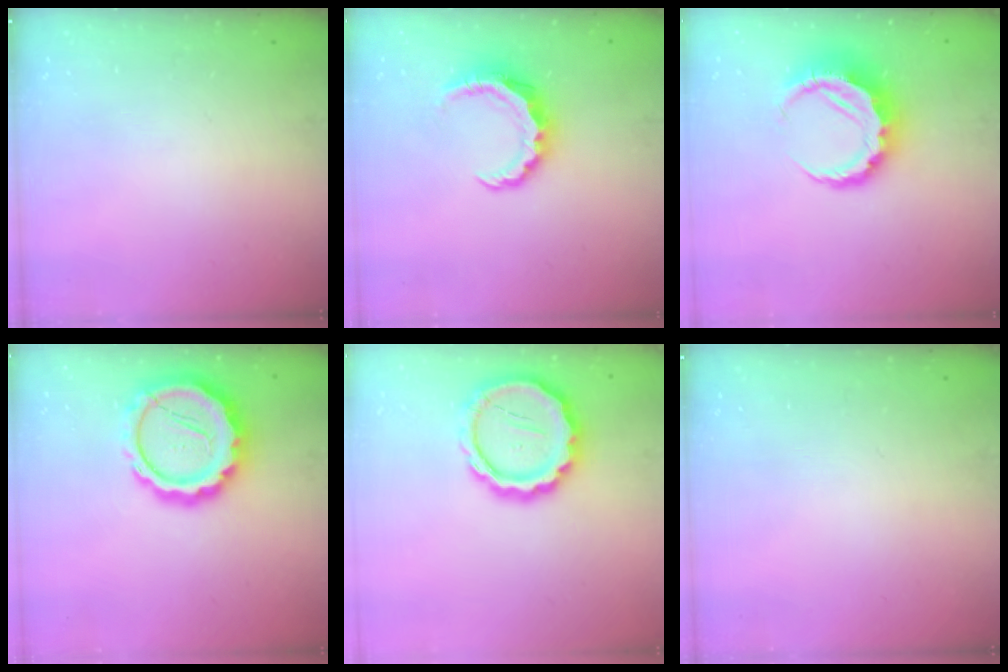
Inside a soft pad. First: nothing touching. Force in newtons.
{"total": 8.1, "press": 8.0, "slide": 1.1}
{"total": 9.5, "press": 9.3, "slide": 1.7}
{"total": 17.6, "press": 17.3, "slide": 3.2}
{"total": 15.8, "press": 15.6, "slide": 2.7}
{"total": 0.0}